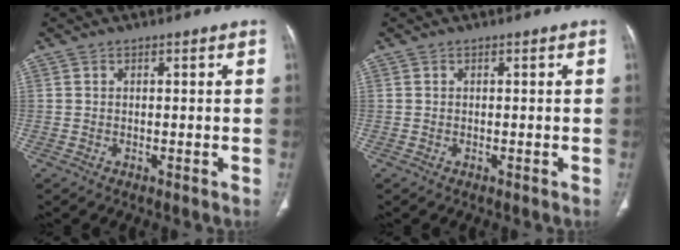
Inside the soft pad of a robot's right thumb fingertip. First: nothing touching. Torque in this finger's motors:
{"motor_torque": [0.21, 0.04, -0.15, -0.12, 0.04]}